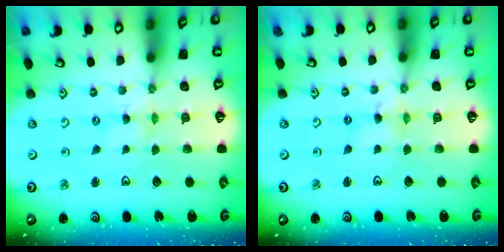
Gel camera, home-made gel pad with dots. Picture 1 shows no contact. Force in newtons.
{"total": 3.3, "press": 3.3, "slide": 0.3}